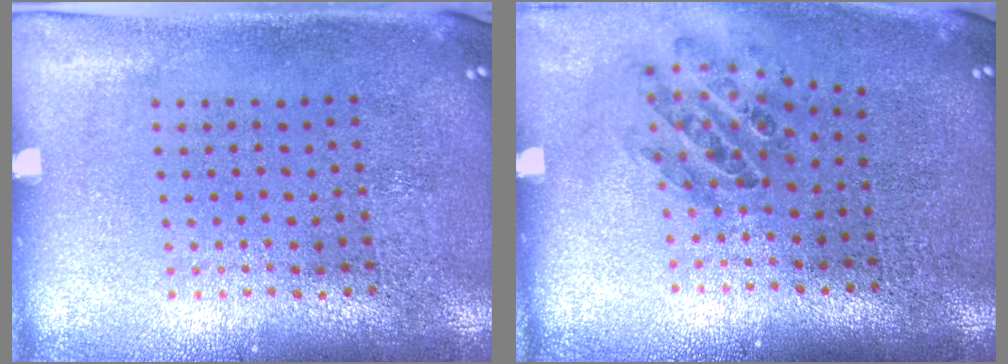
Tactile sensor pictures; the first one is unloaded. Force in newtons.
{"total": 0.9, "press": 0.9, "slide": 0.1}